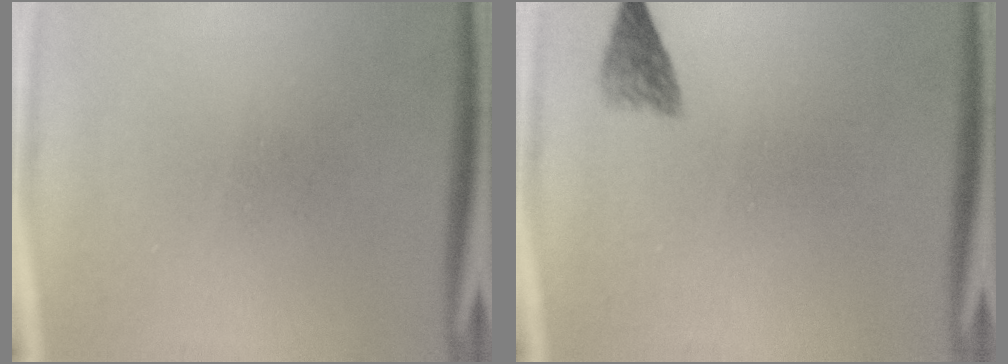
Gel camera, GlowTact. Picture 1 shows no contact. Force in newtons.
{"total": 2.3}